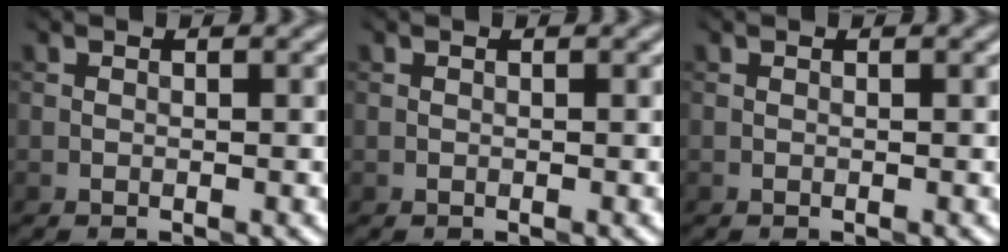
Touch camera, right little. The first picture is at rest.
{"total": 0.0}
{"total": 0.0}